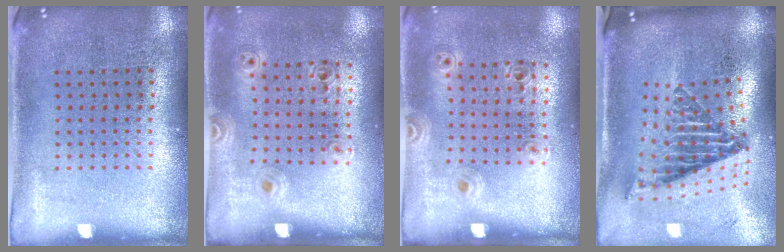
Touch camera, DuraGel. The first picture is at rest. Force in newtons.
{"total": 1.1, "press": 0.9, "slide": 0.6}
{"total": 1.1, "press": 0.9, "slide": 0.6}
{"total": 2.6, "press": 1.7, "slide": 2.0}